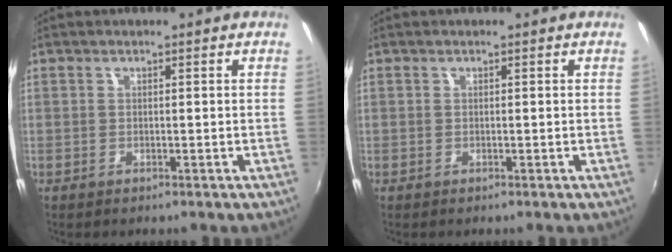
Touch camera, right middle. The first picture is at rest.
{"total": 0.0}